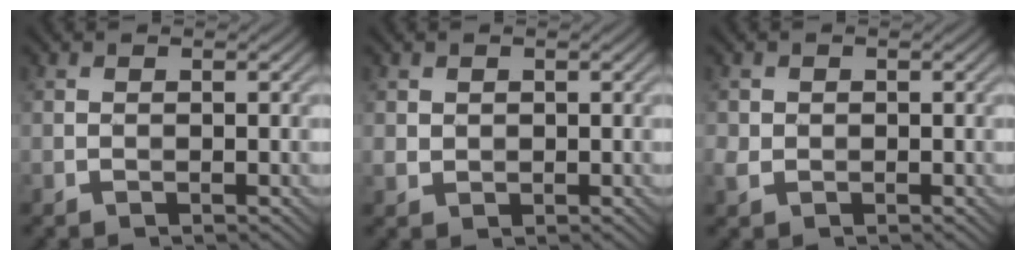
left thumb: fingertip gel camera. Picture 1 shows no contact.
{"total": 1.4, "force": [0.6, 1.2, 0.5], "torque": [-0.018, -0.003, 0.013]}
{"total": 1.8, "force": [0.1, 1.7, 0.6], "torque": [-0.022, 0.000, -0.001]}